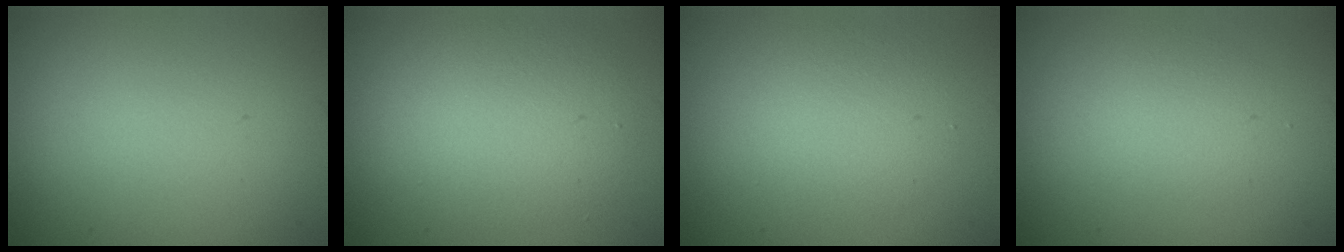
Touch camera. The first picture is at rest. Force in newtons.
{"total": 2.6, "press": 2.6, "slide": 0.3}
{"total": 2.8, "press": 2.8, "slide": 0.2}
{"total": 1.8, "press": 1.8, "slide": 0.1}